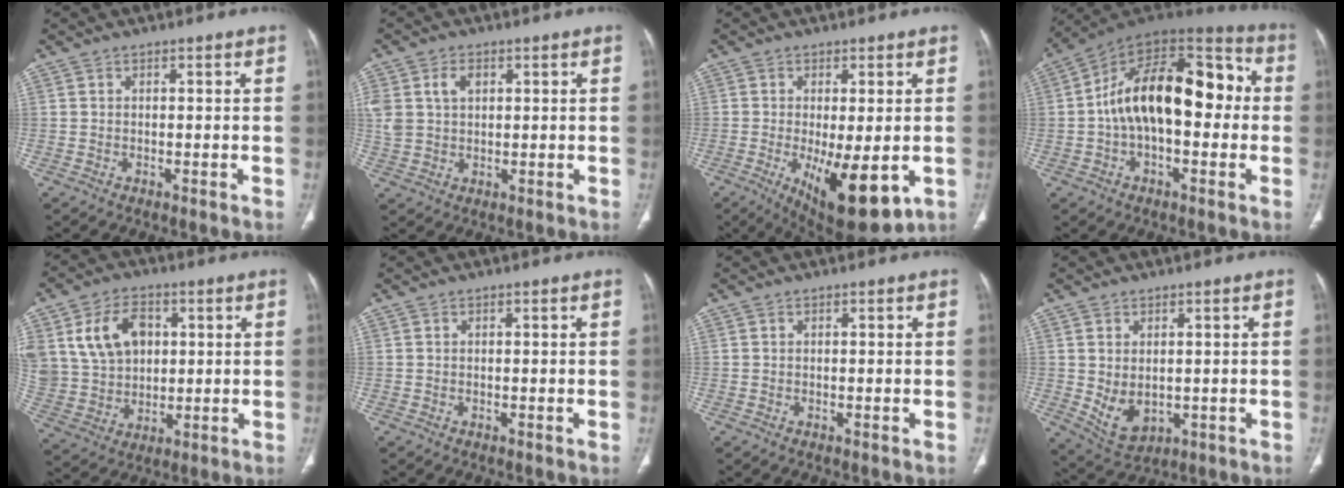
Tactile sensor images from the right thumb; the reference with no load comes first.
{"total": 7.7, "force": [2.5, 5.5, 4.8], "torque": [-0.107, 0.001, 0.056]}
{"total": 13.4, "force": [-3.6, 4.8, 12.0], "torque": [-0.181, -0.025, -0.038]}
{"total": 21.9, "force": [0.5, 11.9, 18.4], "torque": [-0.274, 0.056, -0.002]}
{"total": 14.4, "force": [4.4, 10.7, 8.6], "torque": [-0.139, -0.001, 0.094]}
{"total": 0.0}
{"total": 0.0}
{"total": 6.5, "force": [-0.2, 4.4, 4.8], "torque": [-0.079, -0.009, 0.021]}